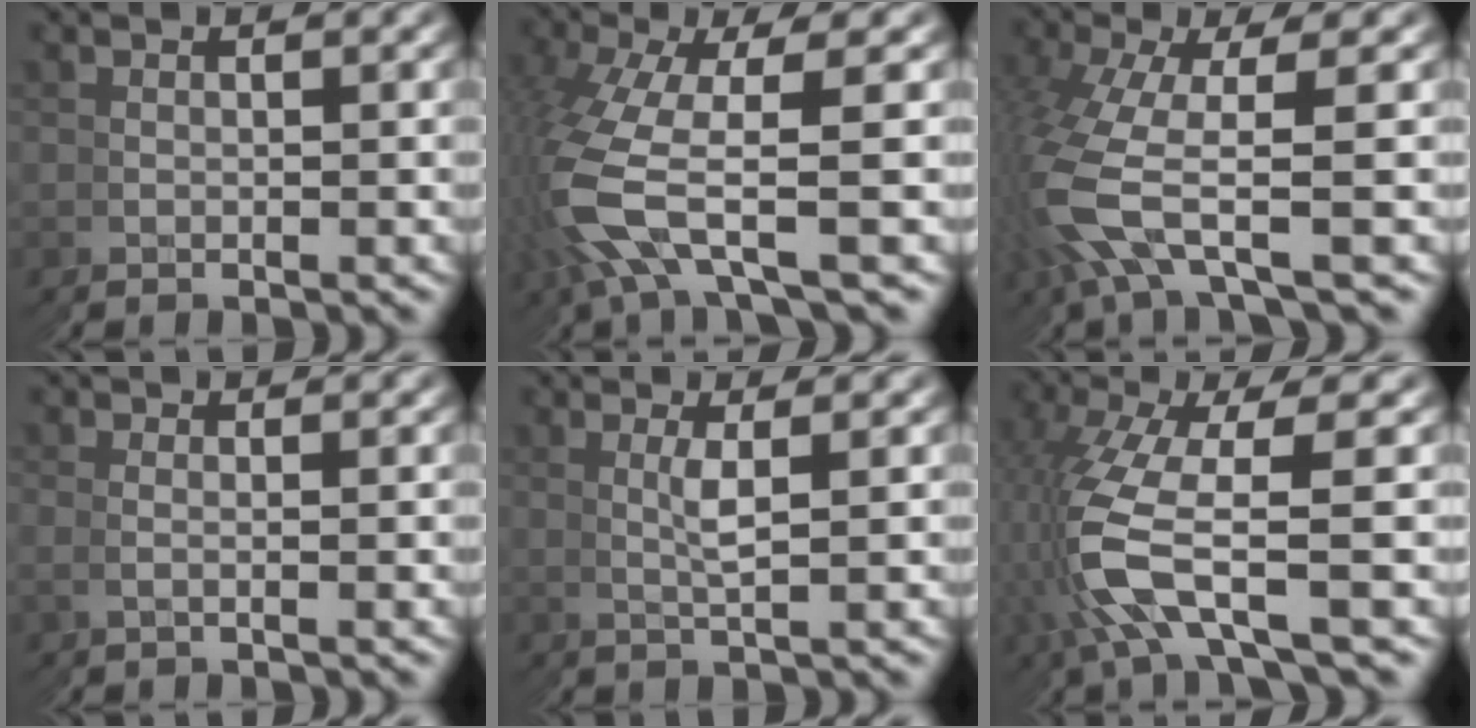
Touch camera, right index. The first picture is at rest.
{"total": 5.4, "force": [-0.8, 3.1, 4.4], "torque": [-0.143, -0.031, -0.002]}
{"total": 4.7, "force": [-0.6, 2.5, 4.0], "torque": [-0.131, -0.029, 0.003]}
{"total": 0.0}
{"total": 1.2, "force": [0.9, -0.8, 0.1], "torque": [-0.010, 0.003, 0.017]}
{"total": 5.9, "force": [-0.9, 2.8, 5.2], "torque": [-0.145, -0.020, -0.007]}